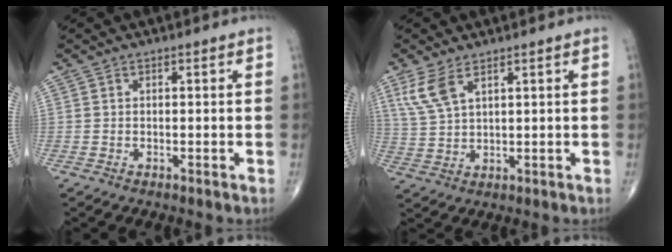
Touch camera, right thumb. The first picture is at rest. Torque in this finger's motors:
{"motor_torque": [-0.69, 0.50, 0.74, 0.23, 0.07]}